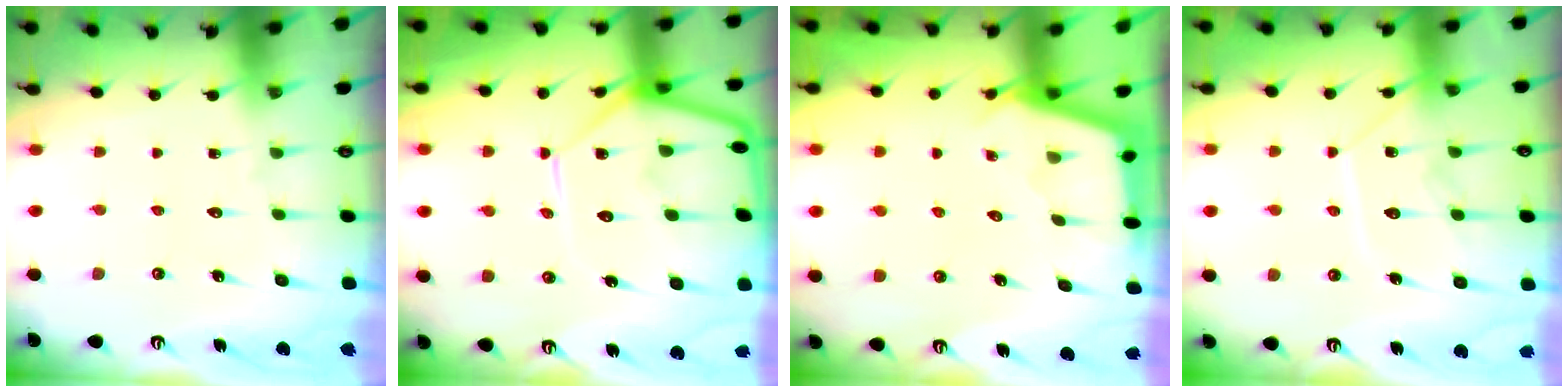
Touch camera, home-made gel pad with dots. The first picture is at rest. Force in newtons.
{"total": 12.5, "press": 12.4, "slide": 1.2}
{"total": 2.4, "press": 2.4, "slide": 0.2}
{"total": 11.5, "press": 11.4, "slide": 0.9}